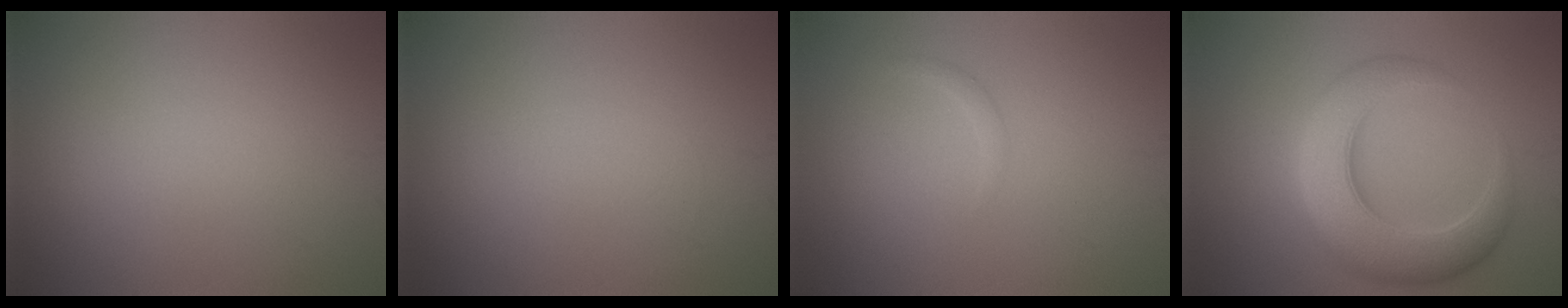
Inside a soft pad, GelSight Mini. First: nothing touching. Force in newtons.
{"total": 0.0}
{"total": 0.6, "press": 0.6, "slide": 0.1}
{"total": 8.0, "press": 8.0, "slide": 0.1}